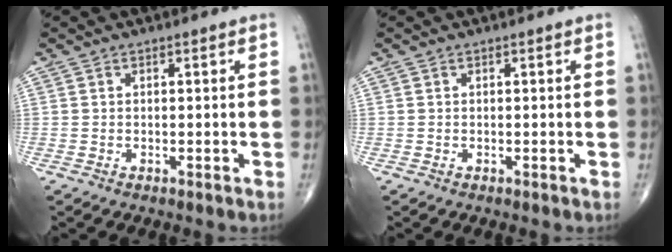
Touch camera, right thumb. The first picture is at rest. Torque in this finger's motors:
{"motor_torque": [0.66, 0.66, -0.06, 0.06, 0.00]}